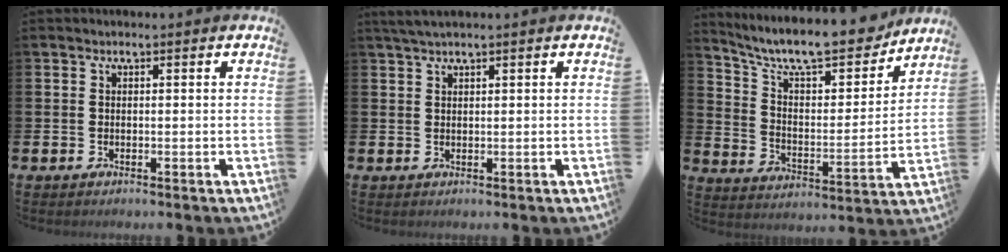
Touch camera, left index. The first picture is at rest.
{"total": 1.8, "force": [1.5, 0.0, 1.0], "torque": [-0.026, 0.006, 0.030]}
{"total": 10.9, "force": [9.8, 2.7, 4.1], "torque": [-0.112, -0.070, 0.167]}